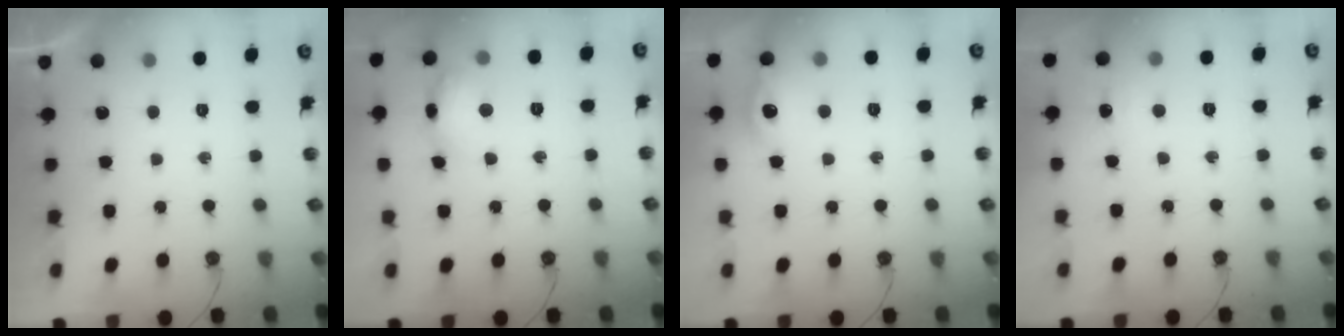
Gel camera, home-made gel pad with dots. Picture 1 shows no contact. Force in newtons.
{"total": 13.0, "press": 13.0, "slide": 1.1}
{"total": 9.8, "press": 9.7, "slide": 1.0}
{"total": 5.2, "press": 5.2, "slide": 0.7}